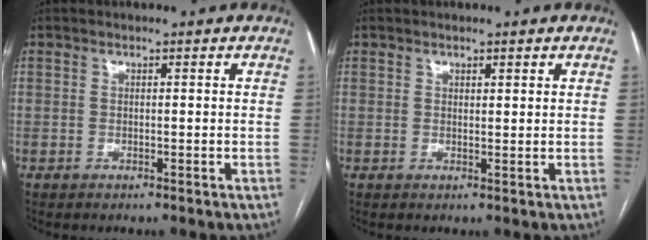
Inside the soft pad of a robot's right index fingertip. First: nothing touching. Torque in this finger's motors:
{"motor_torque": [-0.11, -0.05, -0.03, -0.01]}